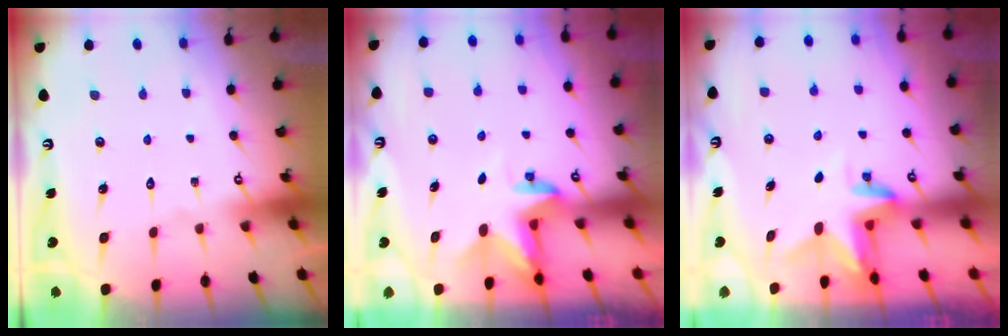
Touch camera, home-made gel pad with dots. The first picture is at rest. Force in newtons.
{"total": 2.9, "press": 2.9, "slide": 0.1}
{"total": 3.1, "press": 3.0, "slide": 0.3}